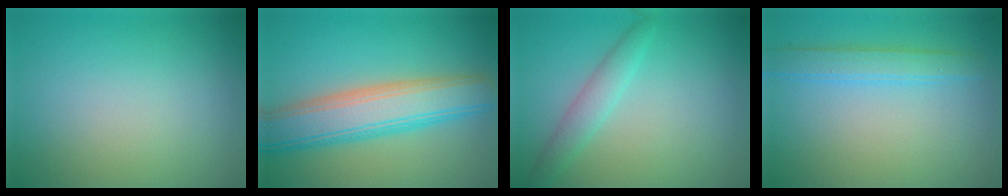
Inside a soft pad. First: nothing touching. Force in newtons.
{"total": 7.8, "press": 7.8, "slide": 0.5}
{"total": 2.2, "press": 2.2, "slide": 0.1}
{"total": 2.7, "press": 2.7, "slide": 0.1}